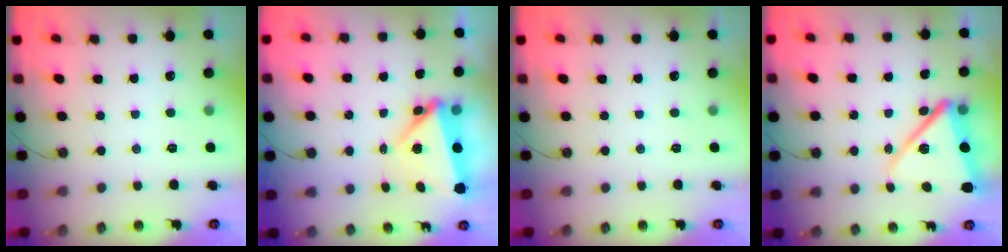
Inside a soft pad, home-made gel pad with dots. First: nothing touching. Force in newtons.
{"total": 6.9, "press": 6.6, "slide": 1.9}
{"total": 0.0}
{"total": 15.2, "press": 15.2, "slide": 1.5}